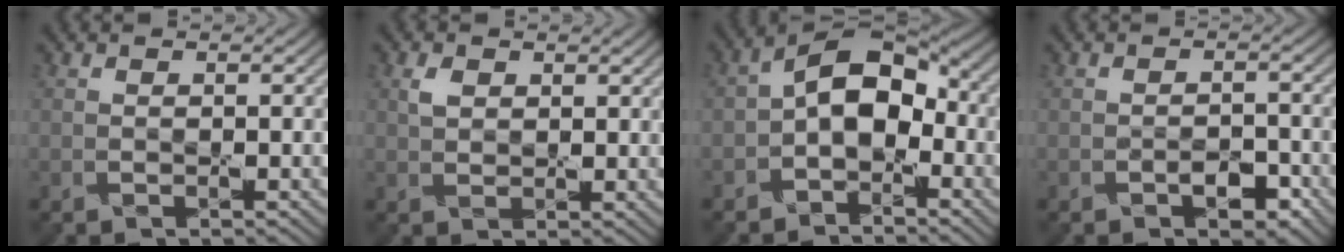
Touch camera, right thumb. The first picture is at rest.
{"total": 2.5, "force": [1.2, 1.7, 1.5], "torque": [-0.036, 0.001, 0.024]}
{"total": 8.0, "force": [-1.5, 5.0, 6.1], "torque": [-0.102, 0.012, -0.041]}
{"total": 2.6, "force": [-1.3, 1.4, 1.8], "torque": [-0.029, 0.000, -0.019]}